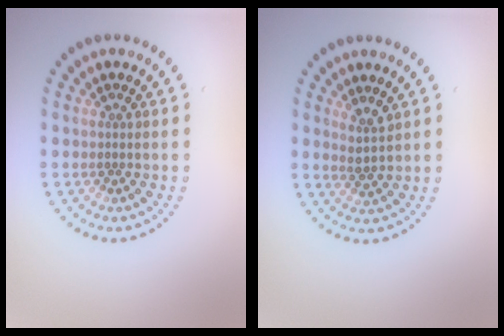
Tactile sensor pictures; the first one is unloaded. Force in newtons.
{"total": 1.7, "press": 1.4, "slide": 1.0}